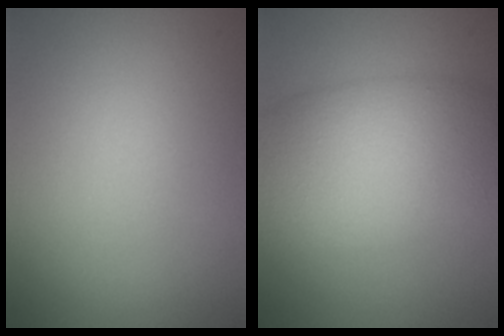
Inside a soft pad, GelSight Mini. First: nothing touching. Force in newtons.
{"total": 8.1, "press": 8.1, "slide": 0.3}